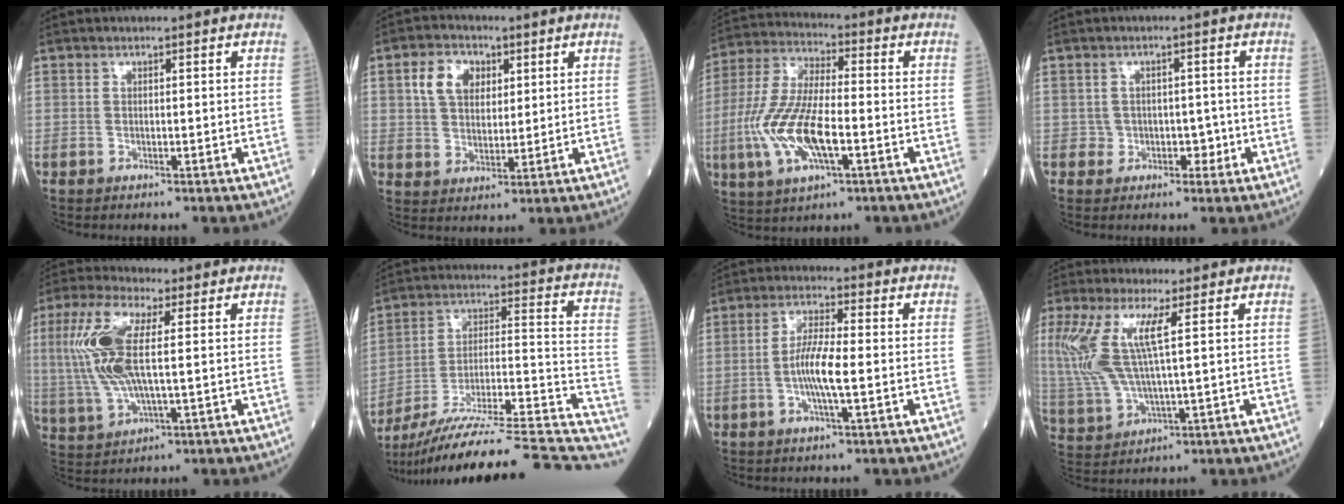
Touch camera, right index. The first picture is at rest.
{"total": 6.7, "force": [2.6, 4.6, 4.2], "torque": [-0.088, 0.018, 0.054]}
{"total": 13.9, "force": [-3.6, 4.1, 12.8], "torque": [-0.282, -0.005, -0.064]}
{"total": 2.8, "force": [-0.6, 2.4, 1.2], "torque": [-0.006, 0.008, -0.004]}
{"total": 11.3, "force": [2.1, 2.8, 10.7], "torque": [-0.261, 0.009, 0.044]}
{"total": 29.7, "force": [-25.1, 2.0, 15.7], "torque": [-0.178, -0.001, -0.371]}
{"total": 6.5, "force": [-1.0, 0.6, 6.4], "torque": [-0.130, 0.000, -0.022]}
{"total": 10.1, "force": [2.9, 1.7, 9.5], "torque": [-0.243, 0.005, 0.062]}